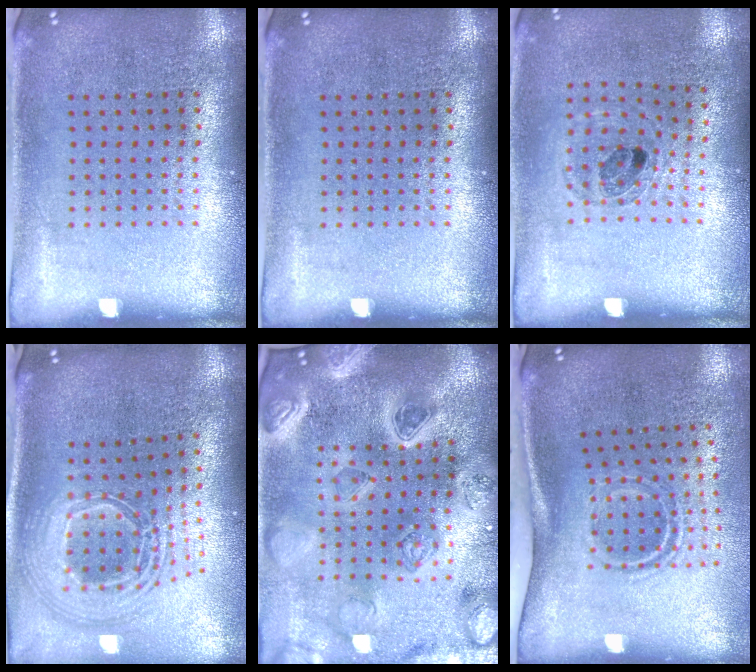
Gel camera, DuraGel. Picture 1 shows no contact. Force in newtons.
{"total": 0.0}
{"total": 0.9, "press": 0.9, "slide": 0.2}
{"total": 2.5, "press": 1.9, "slide": 1.7}
{"total": 5.1, "press": 4.3, "slide": 2.8}
{"total": 1.8, "press": 1.1, "slide": 1.5}